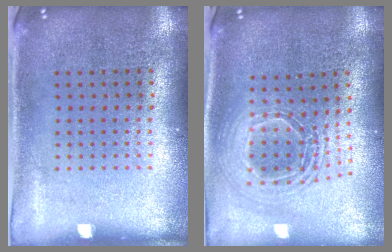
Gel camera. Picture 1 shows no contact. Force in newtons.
{"total": 2.0, "press": 1.6, "slide": 1.3}